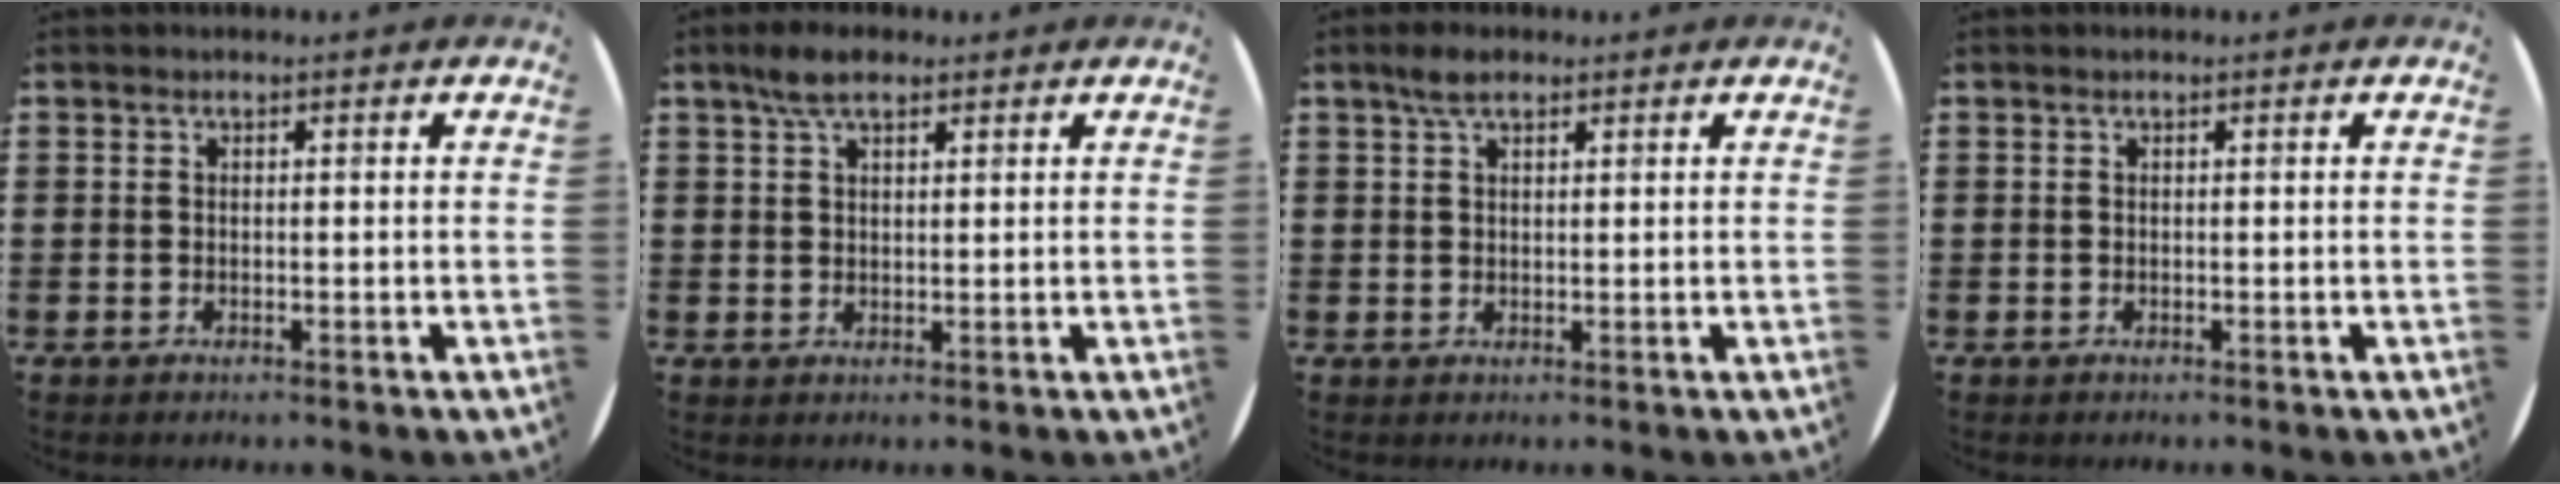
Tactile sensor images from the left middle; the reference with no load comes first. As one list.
[{"total": 4.1, "force": [2.9, 1.7, 2.2], "torque": [-0.041, 0.005, 0.051]}, {"total": 2.3, "force": [1.6, 1.1, 1.3], "torque": [-0.020, 0.004, 0.026]}, {"total": 0.0}]